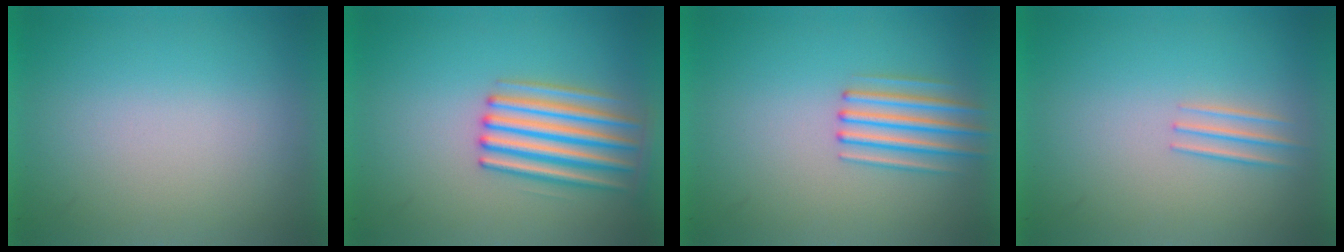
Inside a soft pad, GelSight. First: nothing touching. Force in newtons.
{"total": 4.6}
{"total": 2.6}
{"total": 1.8}